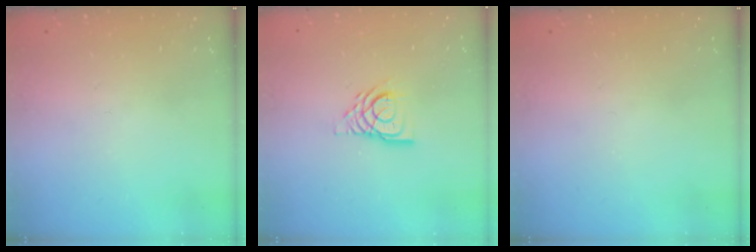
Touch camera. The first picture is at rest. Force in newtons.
{"total": 9.8, "press": 9.7, "slide": 1.2}
{"total": 0.0}